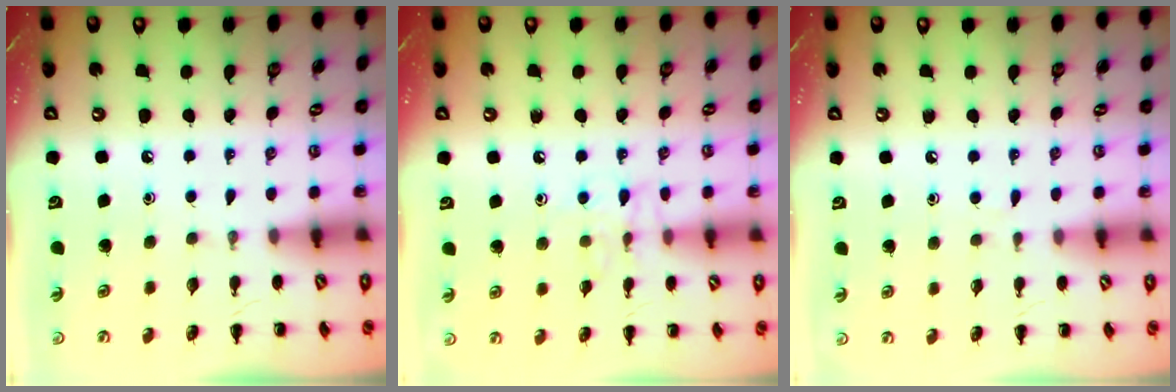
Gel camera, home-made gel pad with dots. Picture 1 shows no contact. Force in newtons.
{"total": 7.0, "press": 6.9, "slide": 1.1}
{"total": 2.9, "press": 2.7, "slide": 1.0}